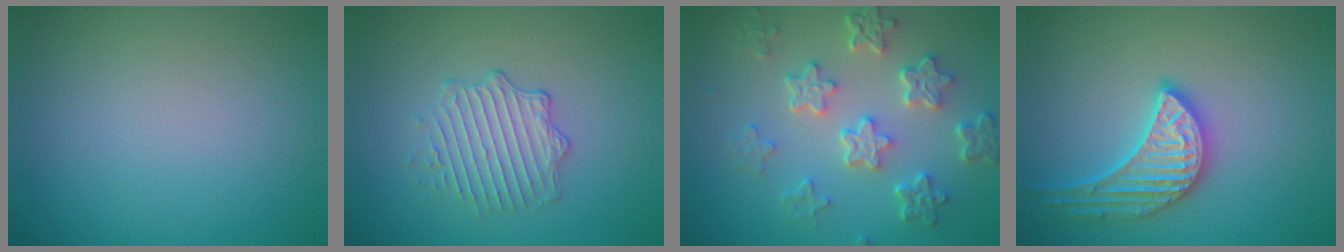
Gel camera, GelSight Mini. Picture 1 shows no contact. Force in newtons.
{"total": 2.6, "press": 2.0, "slide": 1.6}
{"total": 5.7, "press": 4.3, "slide": 3.7}
{"total": 3.8, "press": 3.7, "slide": 0.9}